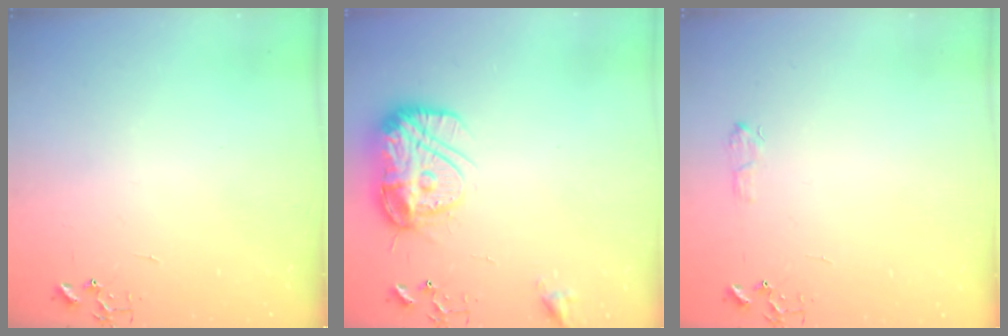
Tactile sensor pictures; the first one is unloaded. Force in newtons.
{"total": 16.8, "press": 16.7, "slide": 1.5}
{"total": 5.5, "press": 5.5, "slide": 0.8}